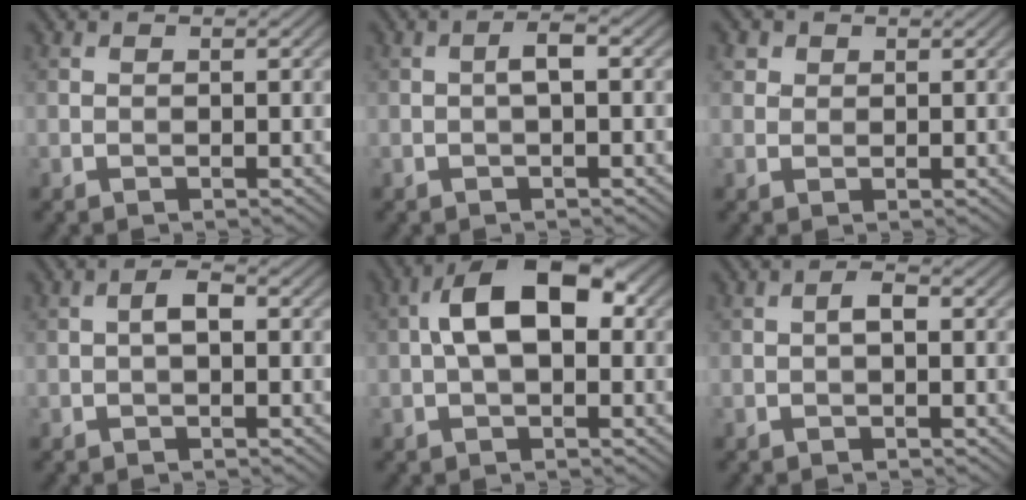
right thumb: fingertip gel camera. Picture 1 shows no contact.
{"total": 1.9, "force": [-0.1, 0.4, 1.9], "torque": [-0.033, 0.009, -0.006]}
{"total": 1.9, "force": [1.0, 1.5, 0.5], "torque": [-0.013, -0.006, 0.019]}
{"total": 2.0, "force": [-0.2, 0.8, 1.8], "torque": [-0.033, 0.009, -0.008]}
{"total": 9.0, "force": [0.8, 4.7, 7.7], "torque": [-0.137, 0.021, 0.001]}
{"total": 1.5, "force": [-0.2, 0.5, 1.3], "torque": [-0.024, 0.007, -0.006]}